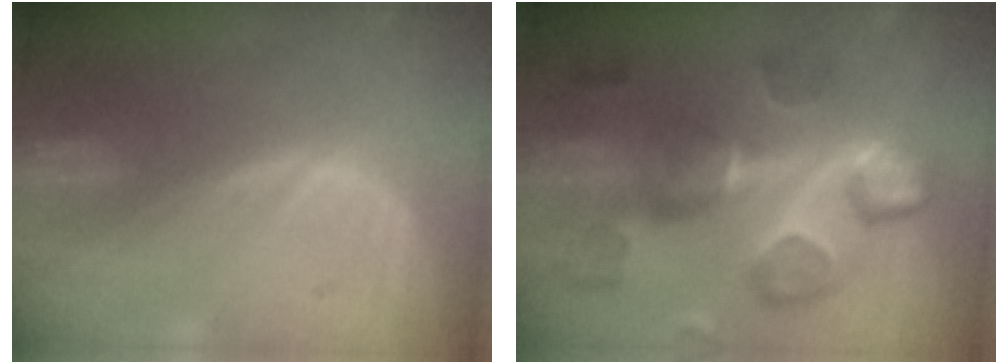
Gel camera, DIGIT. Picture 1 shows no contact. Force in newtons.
{"total": 11.0, "press": 10.6, "slide": 2.7}